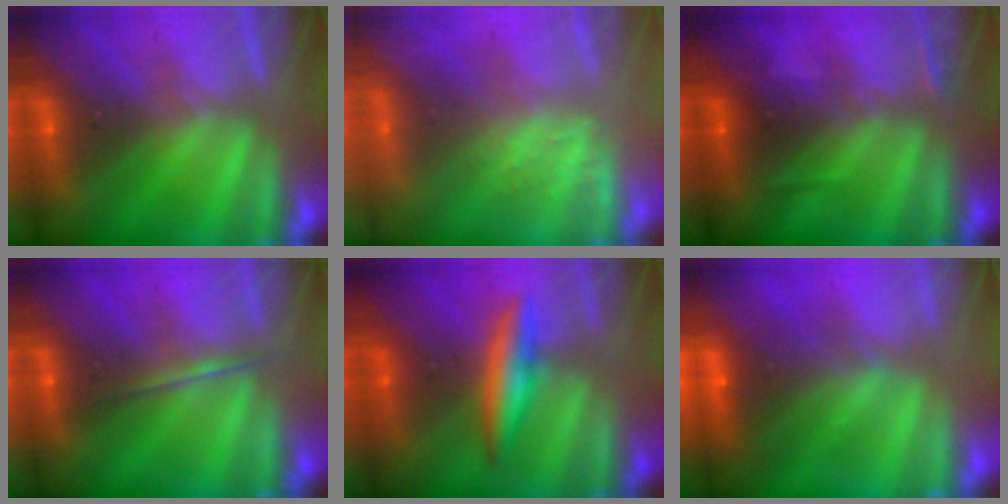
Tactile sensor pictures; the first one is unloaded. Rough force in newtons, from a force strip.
{"total": 2.6}
{"total": 2.4}
{"total": 1.7}
{"total": 2.8}
{"total": 7.2}